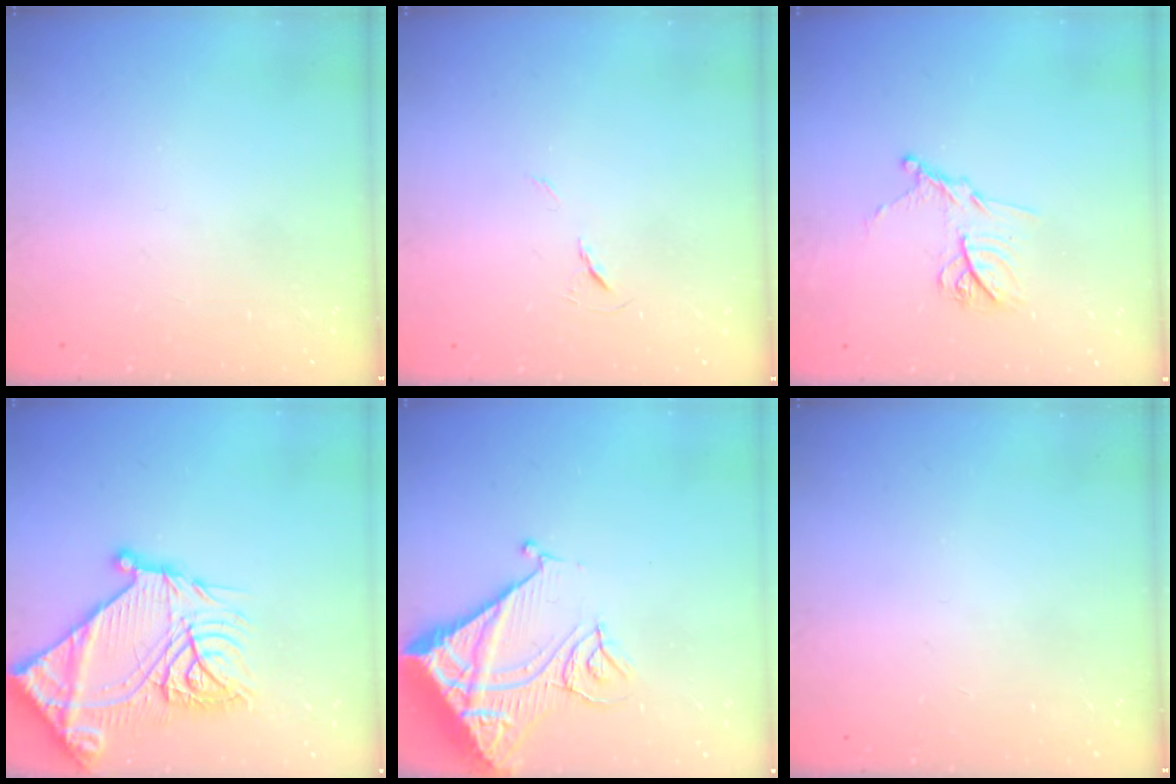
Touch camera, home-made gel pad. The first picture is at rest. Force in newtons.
{"total": 5.1, "press": 4.7, "slide": 2.1}
{"total": 12.6, "press": 12.5, "slide": 0.9}
{"total": 28.1, "press": 27.9, "slide": 3.3}
{"total": 14.7, "press": 14.6, "slide": 1.7}
{"total": 0.0}